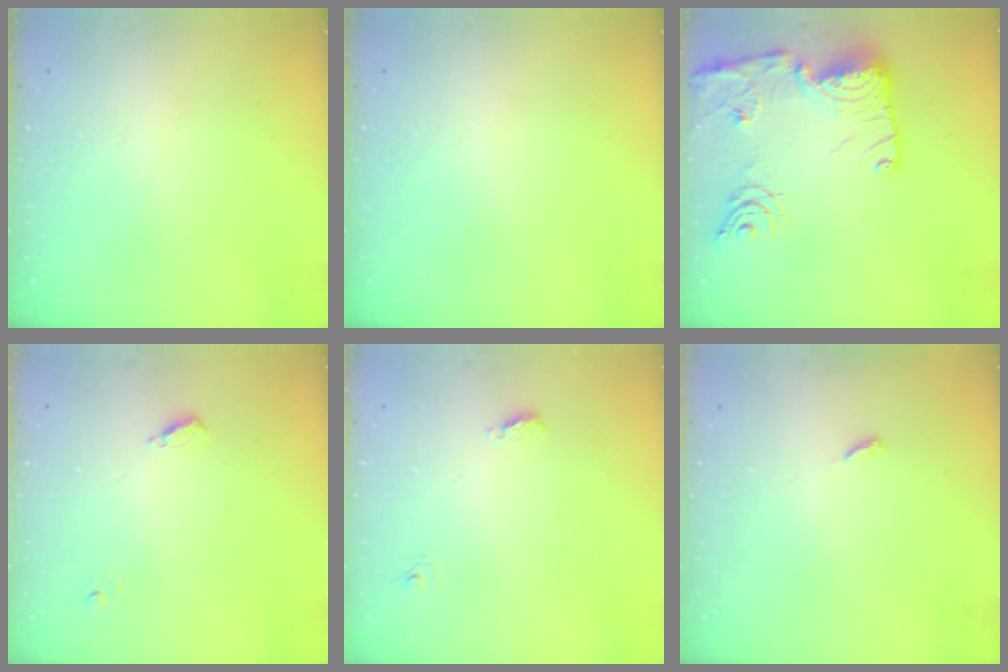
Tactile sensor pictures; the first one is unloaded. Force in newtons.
{"total": 0.0}
{"total": 19.2, "press": 19.2, "slide": 1.7}
{"total": 4.6, "press": 4.6, "slide": 0.4}
{"total": 4.7, "press": 4.5, "slide": 1.1}
{"total": 2.5, "press": 2.5, "slide": 0.2}